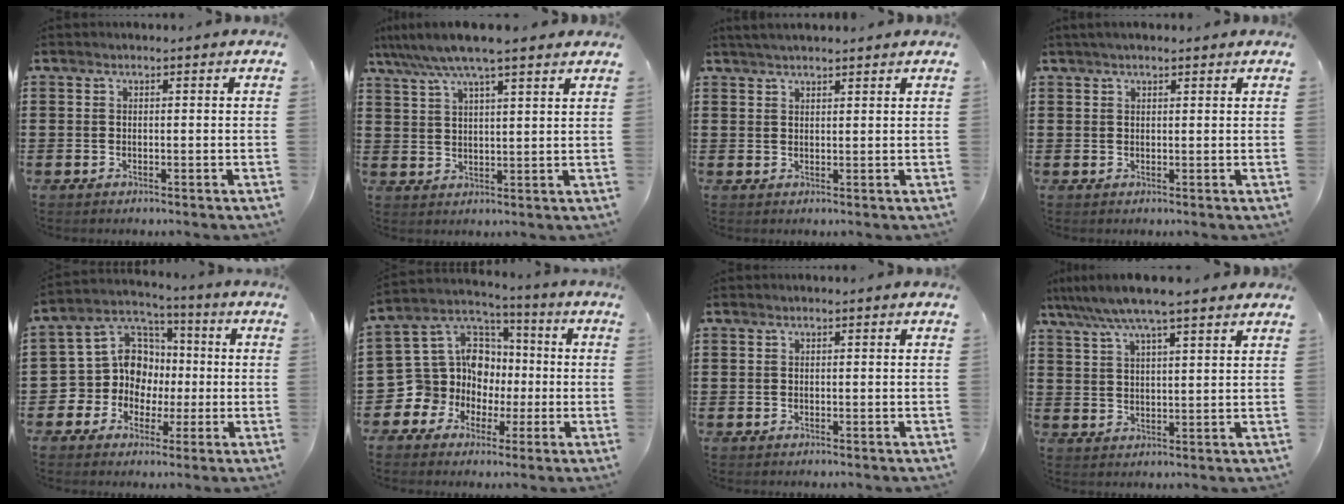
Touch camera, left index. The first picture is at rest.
{"total": 7.2, "force": [5.8, 0.5, 4.2], "torque": [-0.099, -0.016, 0.102]}
{"total": 2.1, "force": [1.9, 0.2, 0.9], "torque": [-0.021, 0.004, 0.037]}
{"total": 1.6, "force": [1.2, 0.4, 0.9], "torque": [-0.019, 0.004, 0.022]}
{"total": 9.5, "force": [-0.4, 9.0, 2.8], "torque": [-0.113, -0.003, -0.011]}
{"total": 11.1, "force": [-0.7, 10.5, 3.5], "torque": [-0.130, -0.010, -0.009]}
{"total": 0.0}
{"total": 7.0, "force": [5.7, 0.5, 4.1], "torque": [-0.095, -0.016, 0.100]}